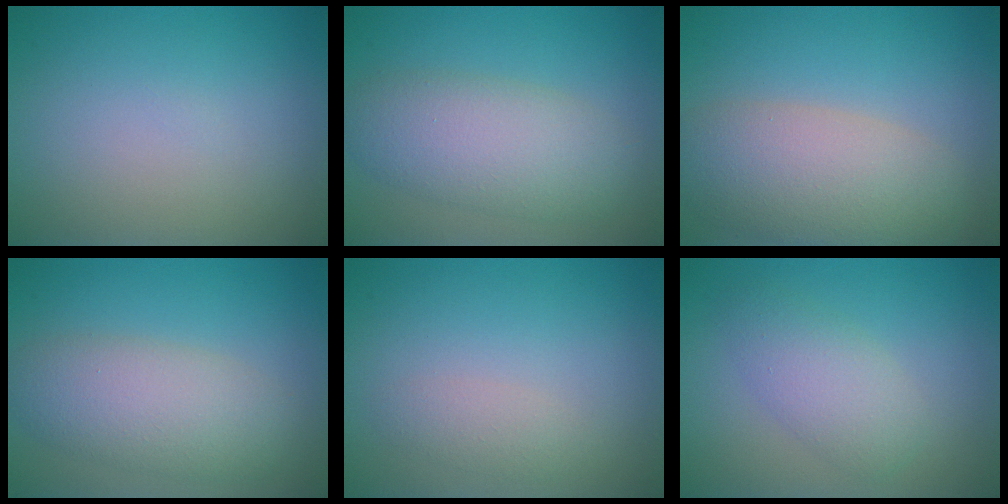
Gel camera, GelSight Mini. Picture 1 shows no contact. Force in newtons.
{"total": 5.8, "press": 5.8, "slide": 0.1}
{"total": 7.0, "press": 7.0, "slide": 0.6}
{"total": 5.3, "press": 5.3, "slide": 0.4}
{"total": 1.4, "press": 1.4, "slide": 0.1}
{"total": 3.3, "press": 3.3, "slide": 0.1}